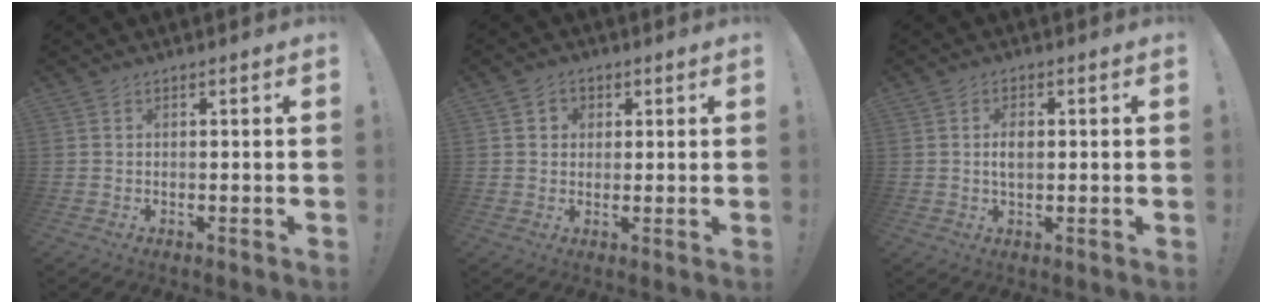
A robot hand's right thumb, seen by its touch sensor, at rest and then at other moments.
{"total": 3.5, "force": [0.9, 3.2, 1.0], "torque": [-0.019, 0.004, 0.017]}
{"total": 3.4, "force": [0.2, 1.9, 2.8], "torque": [-0.044, 0.002, 0.000]}